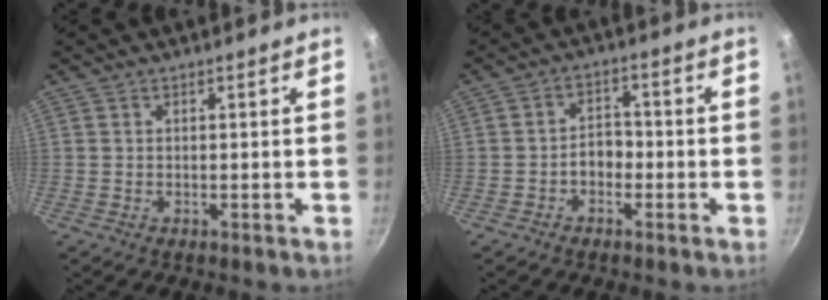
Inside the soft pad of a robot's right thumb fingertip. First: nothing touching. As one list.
[{"total": 4.2, "force": [-1.6, 2.9, 2.5], "torque": [-0.022, 0.022, -0.035]}]